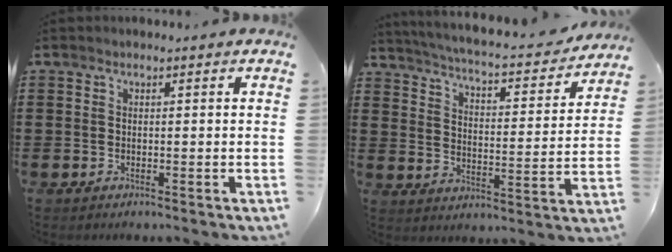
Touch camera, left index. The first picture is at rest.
{"total": 4.3, "force": [4.0, -0.2, 1.5], "torque": [-0.051, -0.034, 0.060]}